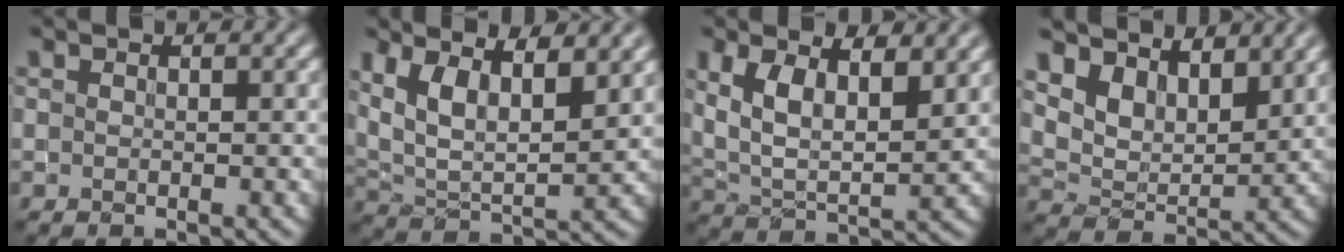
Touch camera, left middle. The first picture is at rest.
{"total": 8.3, "force": [4.3, 3.5, 6.2], "torque": [-0.118, 0.013, 0.066]}
{"total": 6.9, "force": [3.1, 3.1, 5.3], "torque": [-0.110, -0.003, 0.054]}
{"total": 6.5, "force": [5.2, 2.8, 2.8], "torque": [-0.072, -0.013, 0.099]}